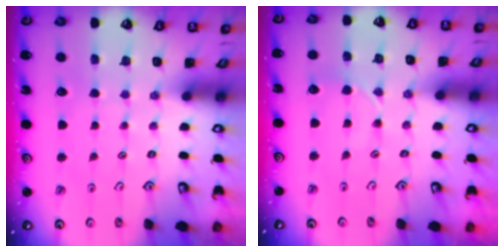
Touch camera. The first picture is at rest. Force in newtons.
{"total": 2.2, "press": 2.2, "slide": 0.3}